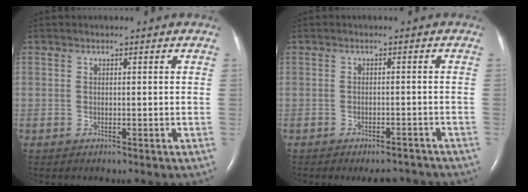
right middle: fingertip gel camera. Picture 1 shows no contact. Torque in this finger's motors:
{"motor_torque": [0.32, -0.32, 0.10, 0.03]}